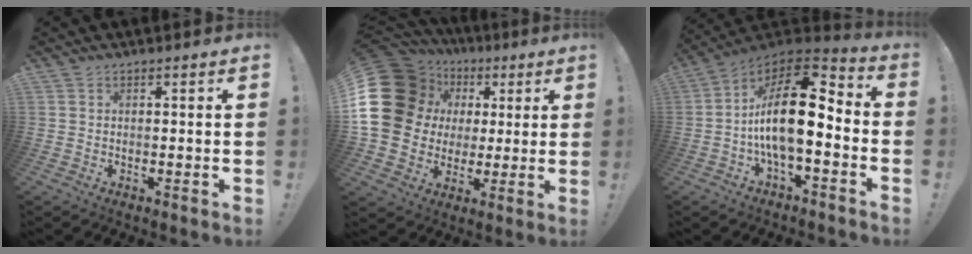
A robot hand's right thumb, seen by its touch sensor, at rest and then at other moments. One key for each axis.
{"total": 22.4, "fx": 4.6, "fy": 18.5, "fz": 11.9, "tx": -0.209, "ty": -0.015, "tz": 0.120}
{"total": 18.9, "fx": -1.4, "fy": 8.2, "fz": 17.0, "tx": -0.313, "ty": 0.018, "tz": -0.022}